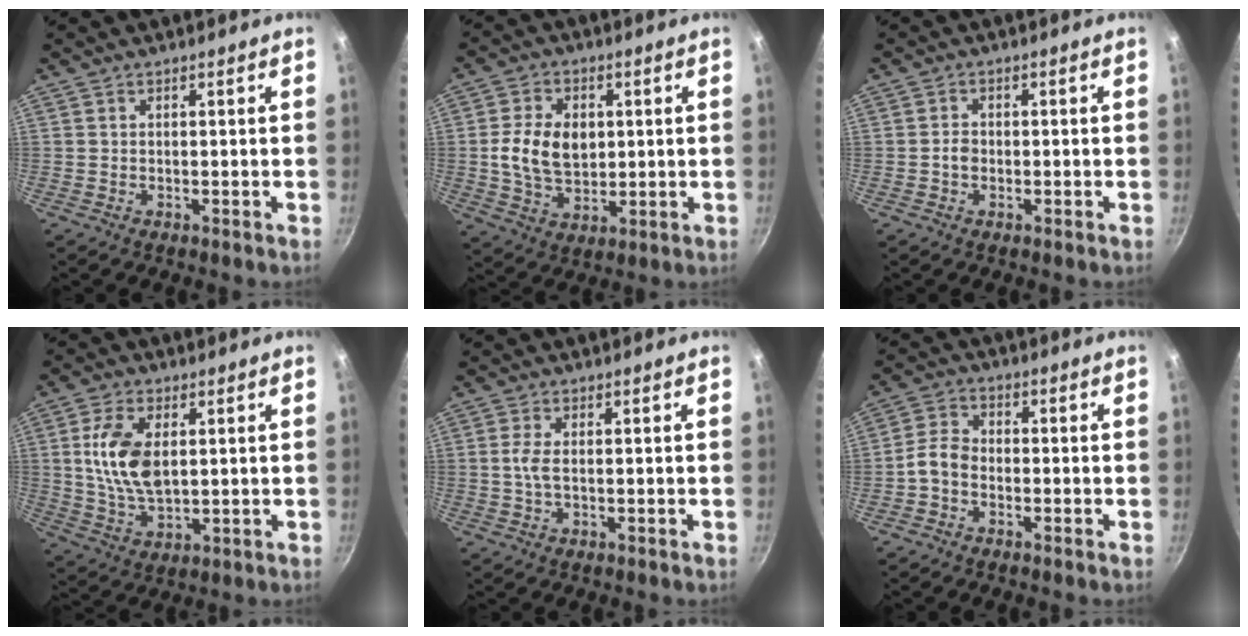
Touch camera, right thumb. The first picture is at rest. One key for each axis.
{"total": 10.8, "fx": 1.1, "fy": 7.5, "fz": 7.7, "tx": -0.124, "ty": -0.005, "tz": 0.020}
{"total": 1.9, "fx": -0.5, "fy": 1.4, "fz": 1.1, "tx": -0.014, "ty": 0.012, "tz": -0.008}
{"total": 11.4, "fx": 1.9, "fy": 6.2, "fz": 9.3, "tx": -0.173, "ty": -0.007, "tz": 0.040}
{"total": 2.8, "fx": -0.1, "fy": 1.1, "fz": 2.6, "tx": -0.062, "ty": 0.002, "tz": -0.003}
{"total": 4.4, "fx": -1.9, "fy": 2.9, "fz": 2.6, "tx": -0.051, "ty": 0.032, "tz": -0.049}